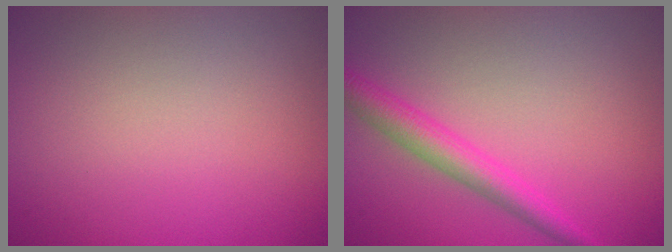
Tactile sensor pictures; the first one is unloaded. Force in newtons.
{"total": 3.0, "press": 3.0, "slide": 0.2}